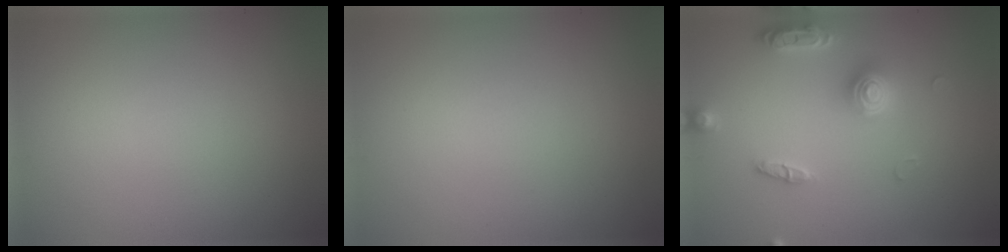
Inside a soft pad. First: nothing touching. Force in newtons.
{"total": 0.0}
{"total": 3.7, "press": 3.6, "slide": 0.4}